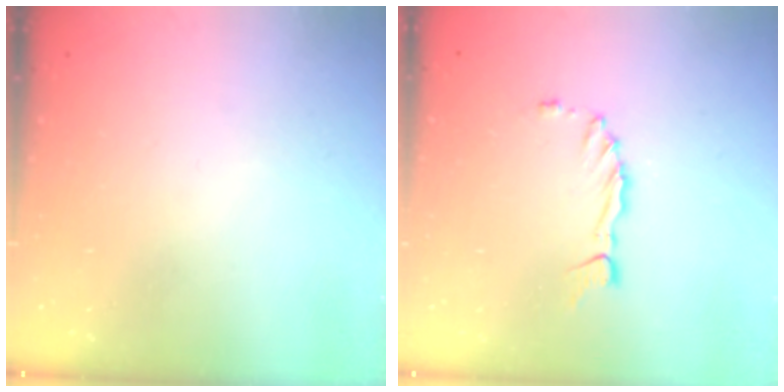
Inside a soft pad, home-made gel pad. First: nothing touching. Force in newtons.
{"total": 1.7, "press": 1.6, "slide": 0.4}